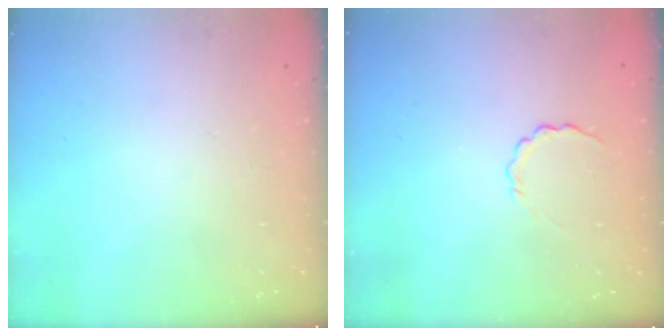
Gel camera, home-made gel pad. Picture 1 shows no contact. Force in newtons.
{"total": 3.0, "press": 2.8, "slide": 0.9}